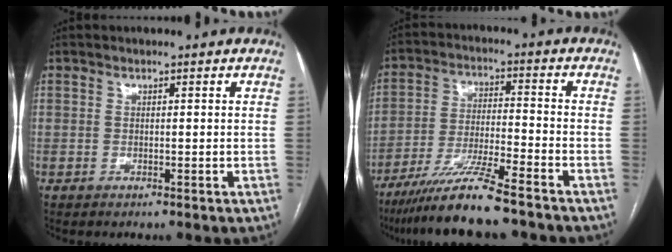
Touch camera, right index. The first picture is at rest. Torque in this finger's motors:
{"motor_torque": [1.11, -1.03, 0.62, 0.18]}